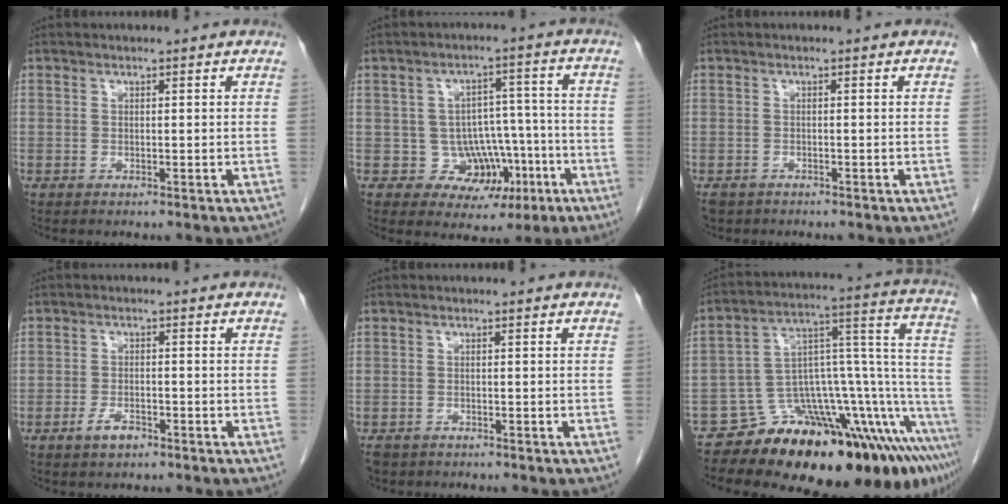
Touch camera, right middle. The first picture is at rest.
{"total": 8.4, "force": [-2.9, 7.4, 2.8], "torque": [-0.018, 0.038, -0.027]}
{"total": 2.1, "force": [-1.7, 1.2, 0.3], "torque": [-0.014, -0.001, -0.026]}
{"total": 2.8, "force": [-1.7, 1.2, 1.8], "torque": [-0.036, 0.002, -0.029]}
{"total": 3.2, "force": [-2.6, 1.9, 0.6], "torque": [-0.015, -0.001, -0.040]}
{"total": 26.2, "force": [-18.3, 5.2, 18.0], "torque": [-0.123, 0.035, -0.261]}